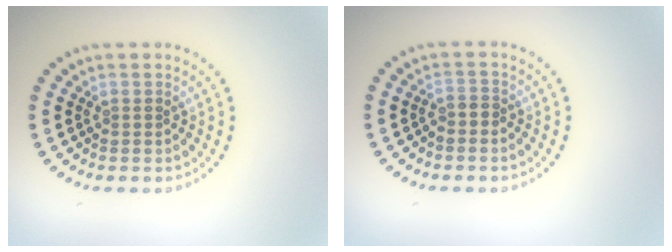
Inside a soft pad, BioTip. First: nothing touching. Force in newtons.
{"total": 0.8, "press": 0.5, "slide": 0.6}